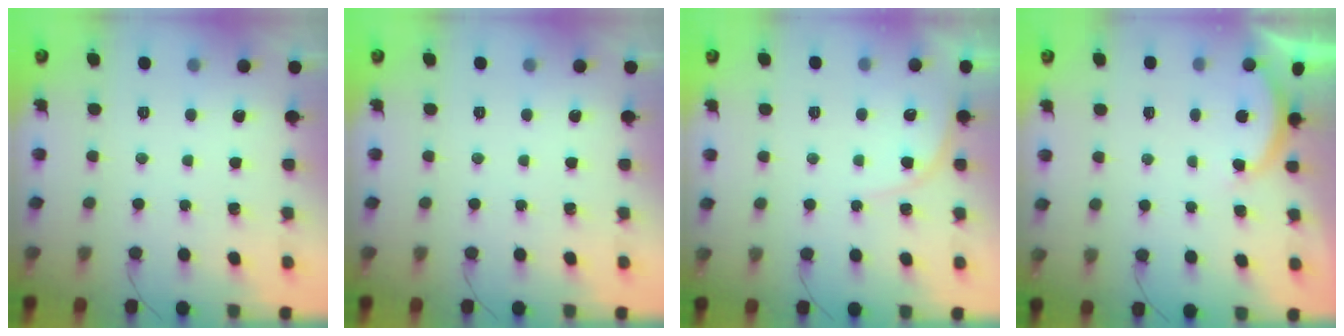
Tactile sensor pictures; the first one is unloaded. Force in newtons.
{"total": 0.0}
{"total": 4.8, "press": 4.7, "slide": 0.4}
{"total": 2.5, "press": 2.5, "slide": 0.5}